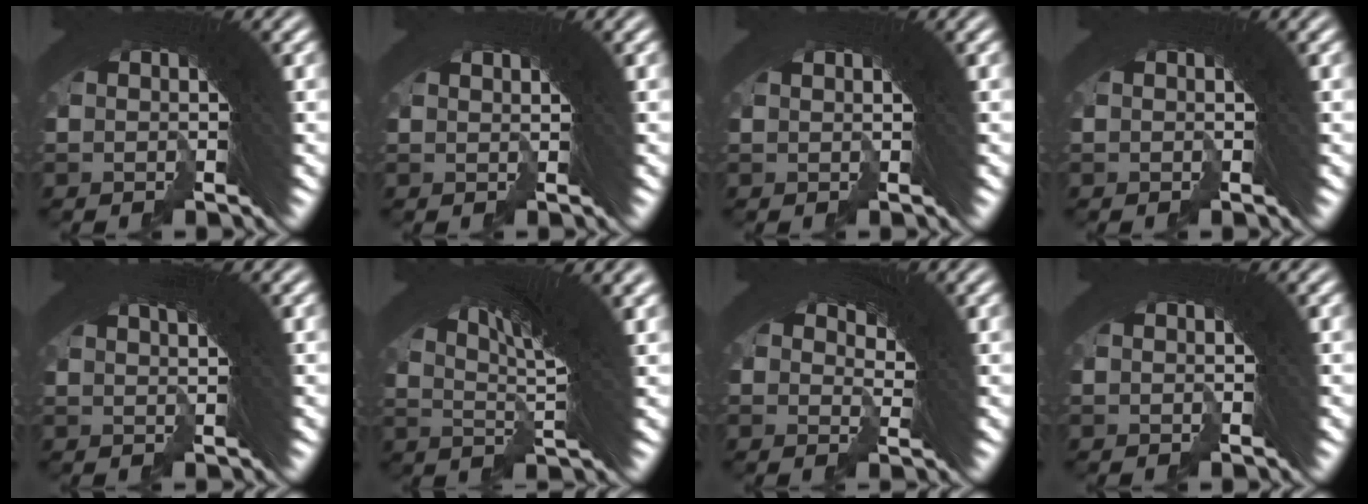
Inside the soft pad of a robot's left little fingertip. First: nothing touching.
{"total": 1.1, "force": [0.2, -1.0, 0.1], "torque": [-0.006, -0.003, 0.010]}
{"total": 0.6, "force": [0.1, -0.5, -0.1], "torque": [-0.005, -0.004, 0.006]}
{"total": 0.0}
{"total": 3.4, "force": [2.3, -0.9, 2.2], "torque": [-0.026, 0.031, 0.032]}
{"total": 9.5, "force": [4.6, -0.1, 8.3], "torque": [-0.111, 0.041, 0.070]}
{"total": 1.5, "force": [-0.1, 1.1, 1.0], "torque": [-0.021, -0.022, 0.007]}
{"total": 0.0}